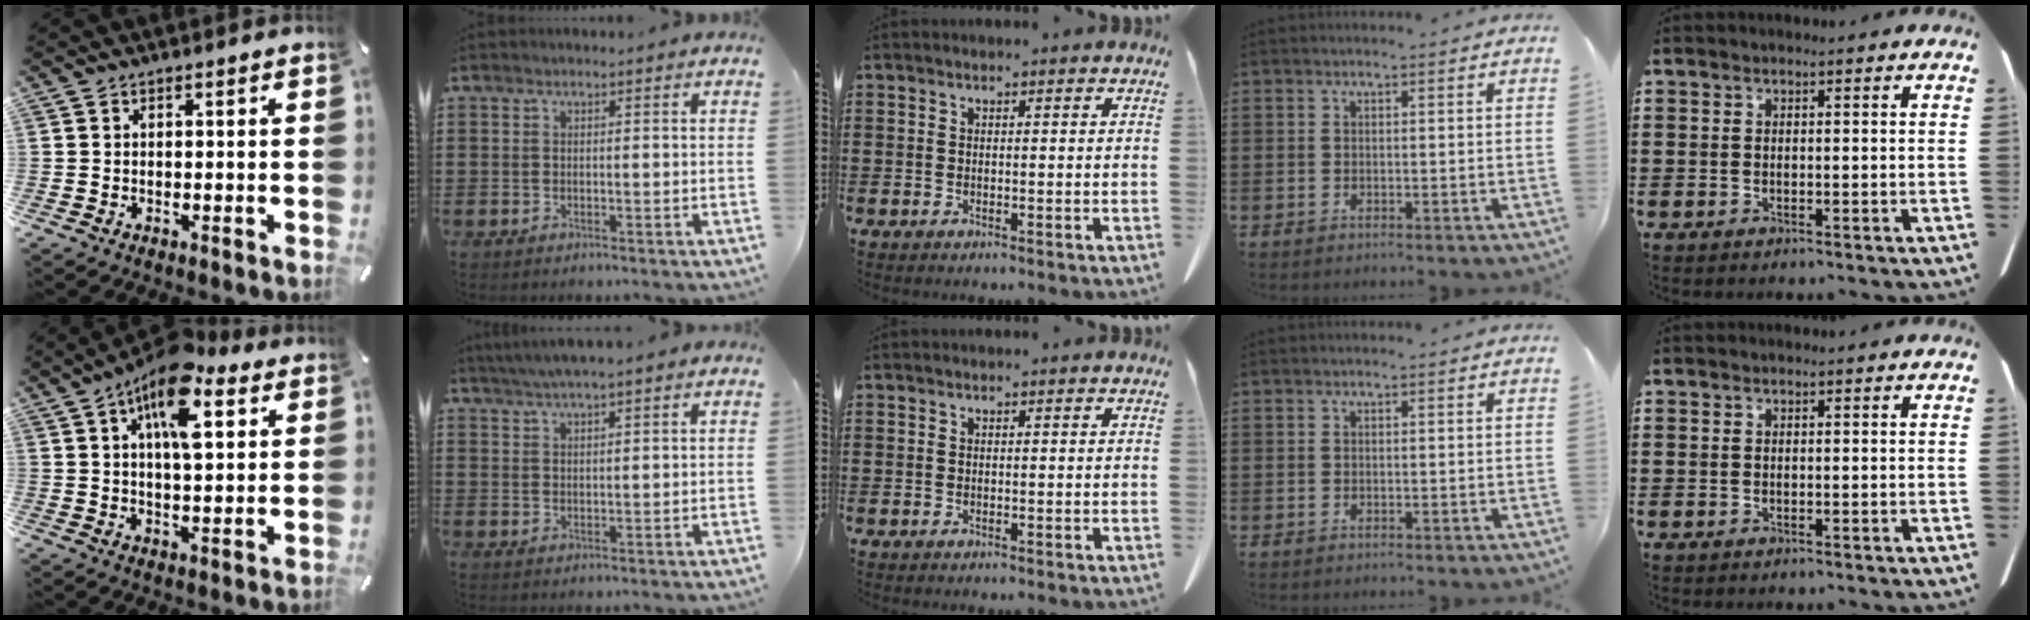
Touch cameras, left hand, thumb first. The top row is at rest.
{"thumb": {"total": 14.4, "force": [7.2, 6.3, 10.7], "torque": [-0.177, -0.018, 0.122]}, "index": {"total": 3.1, "force": [2.6, 0.0, 1.8], "torque": [-0.040, 0.002, 0.047]}}